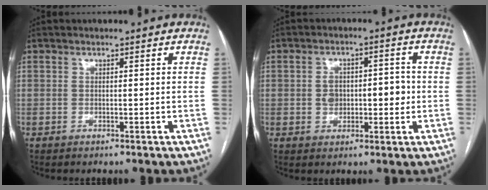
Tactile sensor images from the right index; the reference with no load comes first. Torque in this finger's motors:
{"motor_torque": [0.81, 0.11, 0.40, 0.07]}